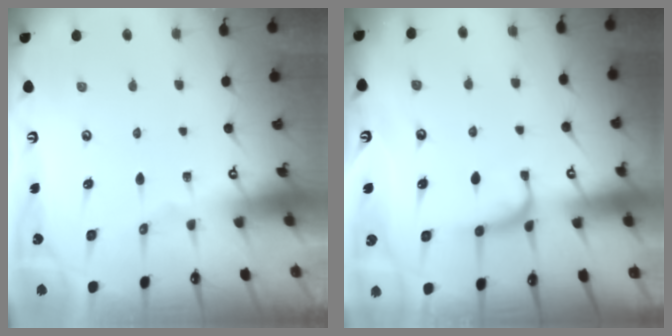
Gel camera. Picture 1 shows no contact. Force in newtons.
{"total": 0.7, "press": 0.3, "slide": 0.7}